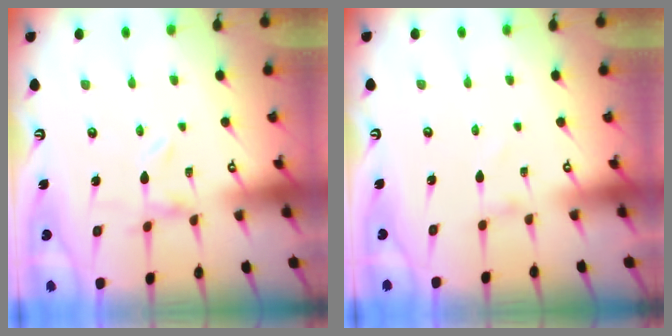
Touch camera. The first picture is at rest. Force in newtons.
{"total": 1.4, "press": 1.4, "slide": 0.0}